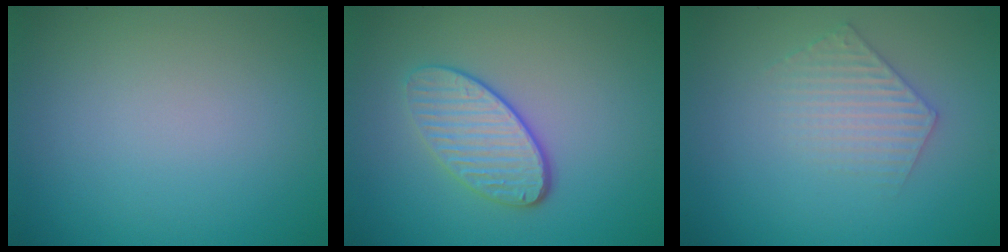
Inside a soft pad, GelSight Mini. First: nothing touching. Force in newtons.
{"total": 3.9, "press": 3.3, "slide": 2.1}
{"total": 2.4, "press": 2.4, "slide": 0.3}